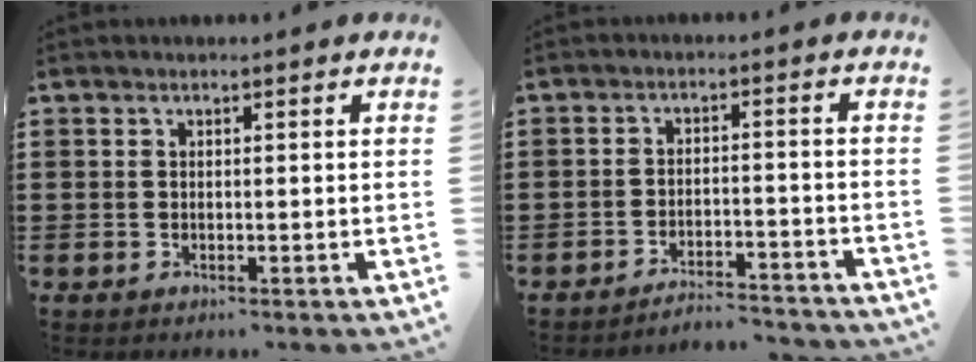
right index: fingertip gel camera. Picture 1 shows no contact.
{"total": 3.8, "force": [-3.8, 0.1, 0.5], "torque": [-0.012, 0.002, -0.079]}